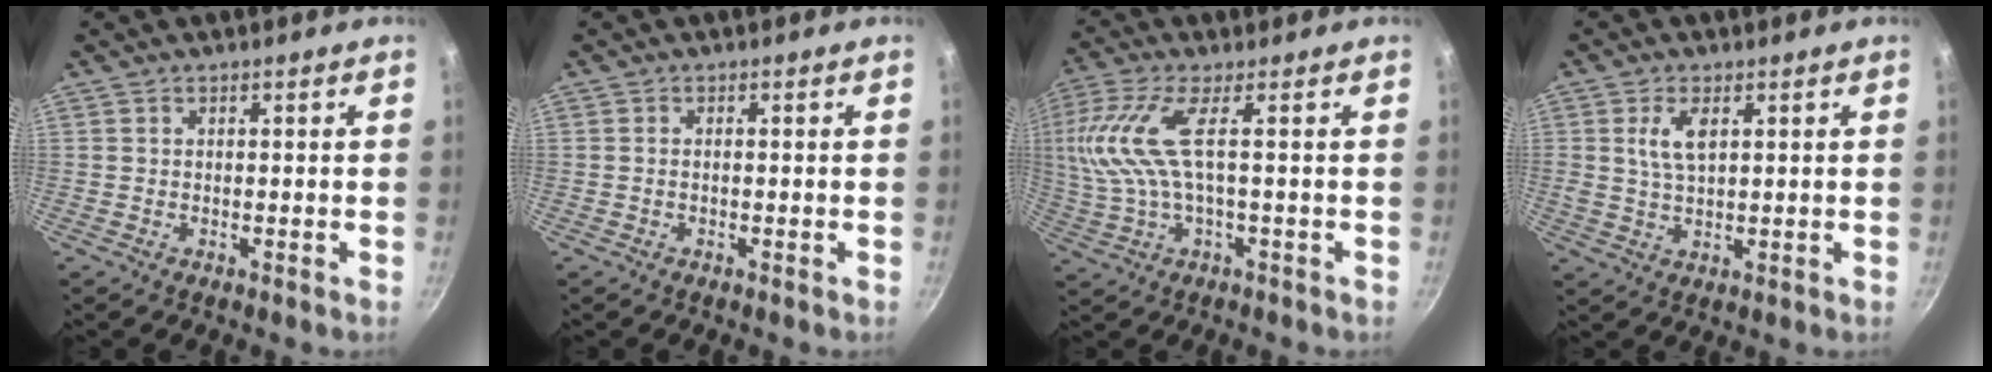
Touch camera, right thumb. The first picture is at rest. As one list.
[{"total": 0.5, "force": [-0.2, 0.2, 0.4], "torque": [-0.007, 0.004, -0.005]}, {"total": 10.3, "force": [1.0, 2.4, 9.9], "torque": [-0.226, 0.003, 0.028]}, {"total": 5.3, "force": [1.7, 2.5, 4.4], "torque": [-0.080, -0.007, 0.034]}]